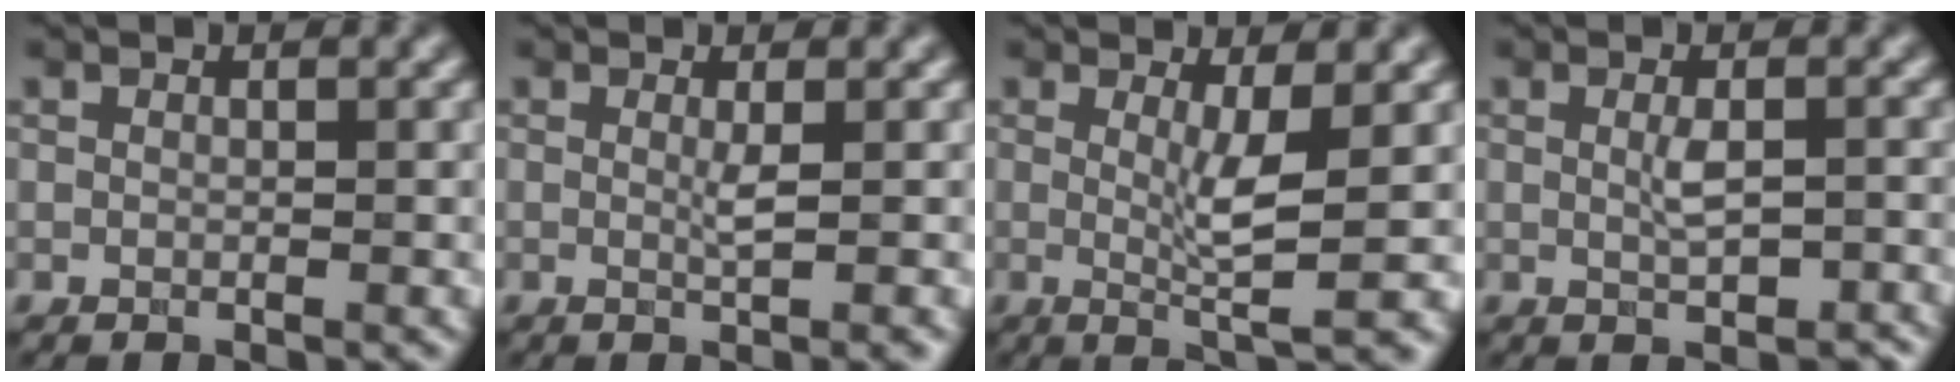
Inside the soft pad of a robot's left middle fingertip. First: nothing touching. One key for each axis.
{"total": 1.7, "fx": 0.1, "fy": 0.2, "fz": 1.6, "tx": -0.029, "ty": -0.004, "tz": -0.004}
{"total": 4.5, "fx": 0.1, "fy": 0.7, "fz": 4.4, "tx": -0.075, "ty": -0.014, "tz": 0.003}
{"total": 2.4, "fx": -0.2, "fy": 0.8, "fz": 2.2, "tx": -0.044, "ty": -0.005, "tz": 0.001}